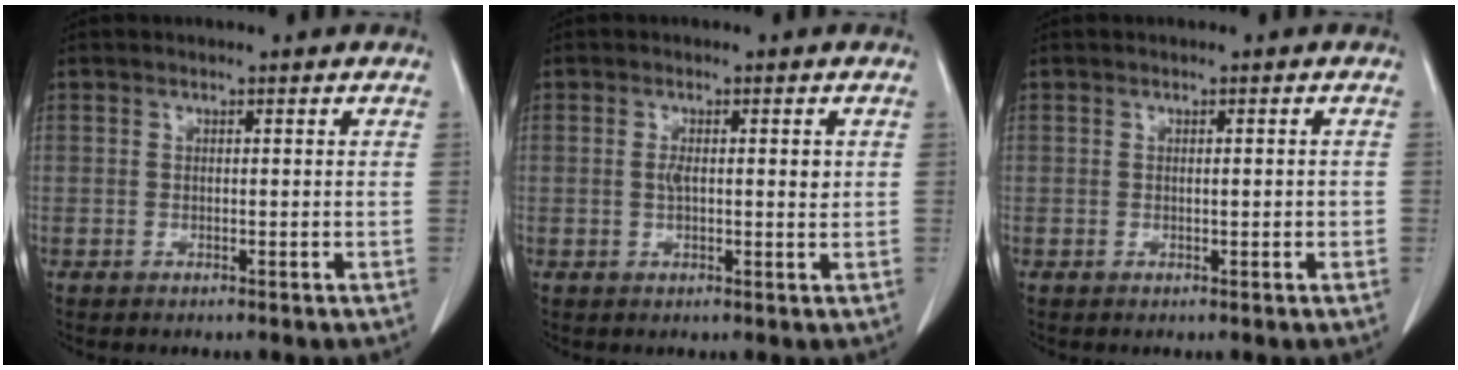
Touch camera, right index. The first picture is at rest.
{"total": 3.3, "force": [0.4, 1.2, 3.0], "torque": [-0.053, 0.003, 0.006]}
{"total": 1.0, "force": [-0.1, 0.2, 1.0], "torque": [-0.014, 0.000, 0.001]}